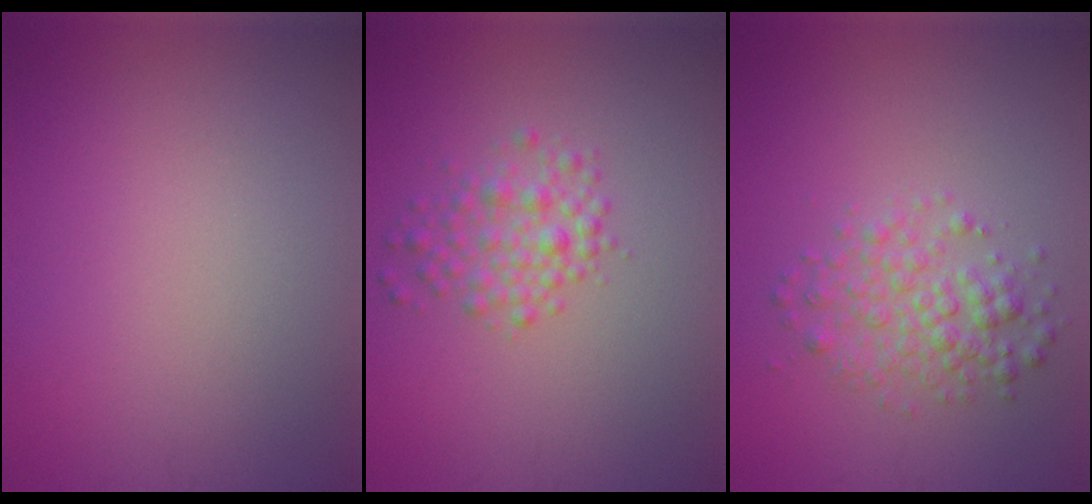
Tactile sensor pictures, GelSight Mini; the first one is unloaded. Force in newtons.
{"total": 2.7, "press": 2.7, "slide": 0.1}
{"total": 3.1, "press": 3.1, "slide": 0.1}